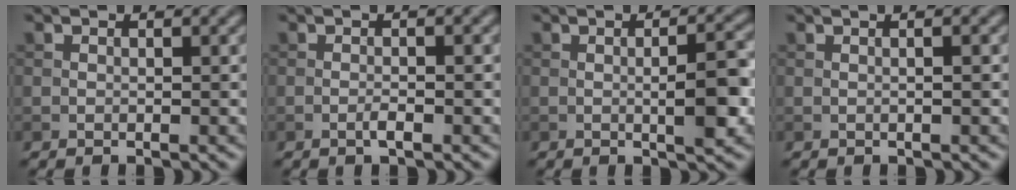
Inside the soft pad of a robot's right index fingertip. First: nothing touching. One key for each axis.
{"total": 1.6, "fx": -0.6, "fy": 0.2, "fz": 1.5, "tx": -0.027, "ty": 0.002, "tz": -0.015}
{"total": 4.1, "fx": -0.4, "fy": 0.8, "fz": 4.0, "tx": -0.064, "ty": 0.002, "tz": -0.006}
{"total": 3.0, "fx": 0.9, "fy": 1.4, "fz": 2.5, "tx": -0.008, "ty": 0.011, "tz": -0.014}